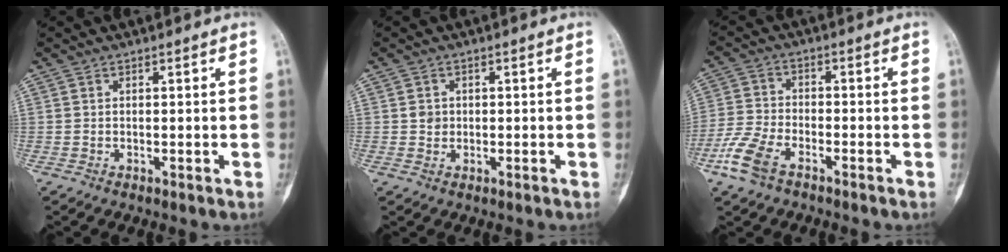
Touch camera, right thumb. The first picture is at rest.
{"total": 1.9, "force": [0.0, 1.7, 0.8], "torque": [-0.004, 0.004, 0.001]}
{"total": 8.1, "force": [-4.9, 3.9, 5.2], "torque": [-0.126, 0.013, -0.100]}